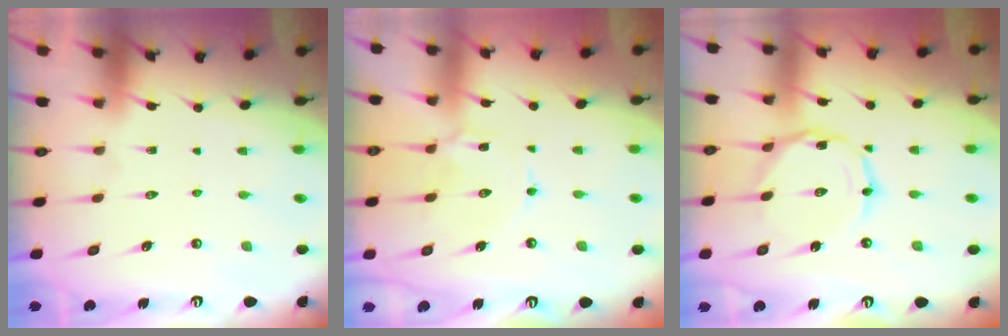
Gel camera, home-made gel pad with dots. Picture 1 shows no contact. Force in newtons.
{"total": 2.3, "press": 2.3, "slide": 0.4}
{"total": 5.0, "press": 5.0, "slide": 0.3}